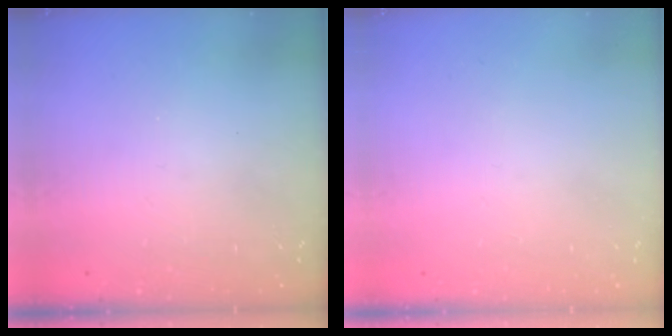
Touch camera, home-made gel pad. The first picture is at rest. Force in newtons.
{"total": 0.0}